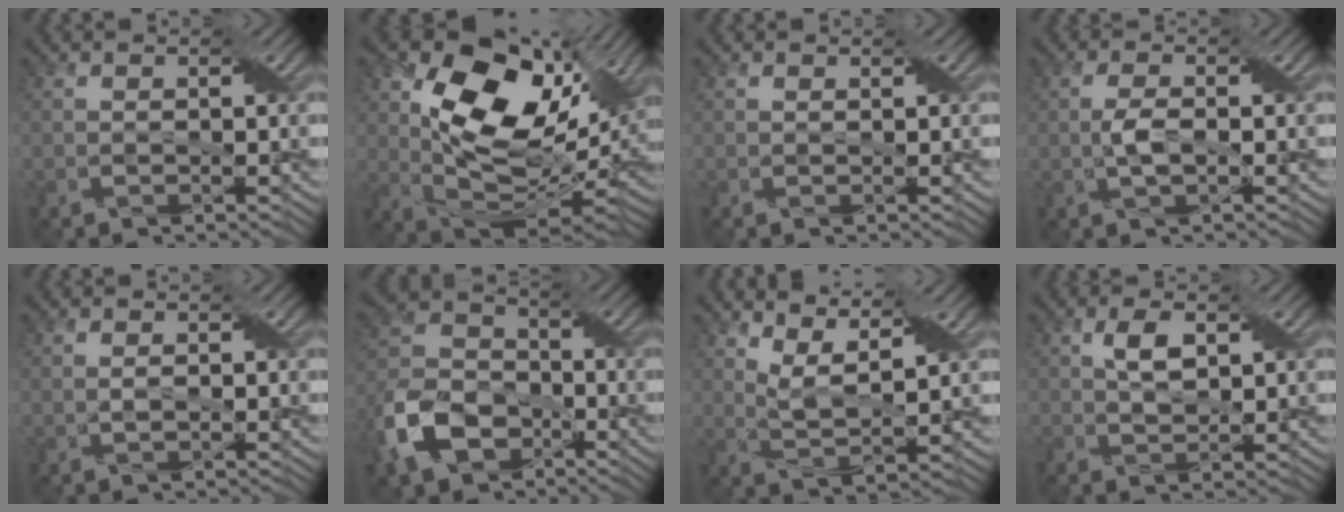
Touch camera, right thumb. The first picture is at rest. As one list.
[{"total": 18.9, "force": [6.6, 10.6, 14.2], "torque": [-0.252, 0.022, 0.115]}, {"total": 0.0}, {"total": 2.6, "force": [-0.6, 0.9, 2.3], "torque": [-0.056, 0.004, -0.013]}, {"total": 1.0, "force": [-0.2, 0.4, 0.9], "torque": [-0.018, 0.002, -0.004]}, {"total": 11.1, "force": [-5.5, 7.6, 6.0], "torque": [-0.154, -0.011, -0.128]}, {"total": 6.5, "force": [4.7, 1.6, 4.2], "torque": [-0.089, -0.005, 0.094]}, {"total": 3.4, "force": [1.1, 1.6, 2.8], "torque": [-0.063, 0.005, 0.023]}]